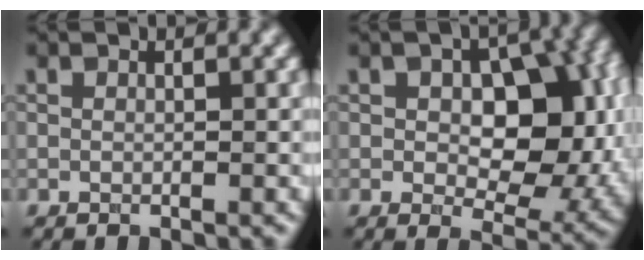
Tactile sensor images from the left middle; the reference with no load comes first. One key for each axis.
{"total": 10.5, "fx": 0.6, "fy": 6.2, "fz": 8.5, "tx": -0.120, "ty": -0.004, "tz": 0.016}